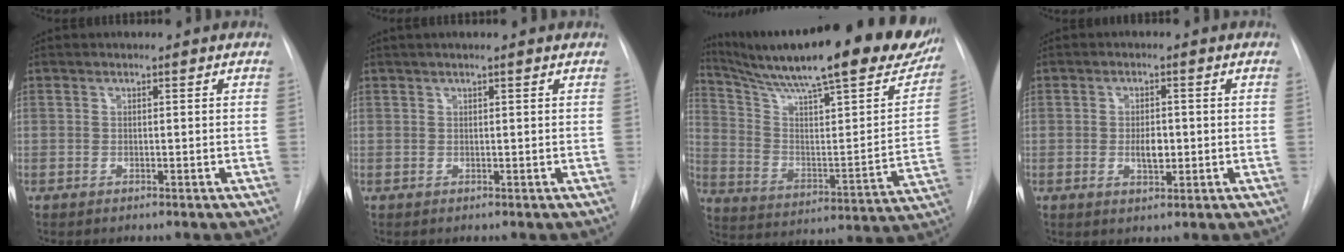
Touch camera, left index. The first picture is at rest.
{"total": 2.8, "force": [2.0, 0.0, 1.9], "torque": [-0.027, 0.026, 0.031]}
{"total": 30.2, "force": [24.9, 4.3, 16.5], "torque": [-0.260, -0.062, 0.342]}
{"total": 3.5, "force": [-0.4, 1.7, 3.0], "torque": [-0.049, 0.000, -0.002]}